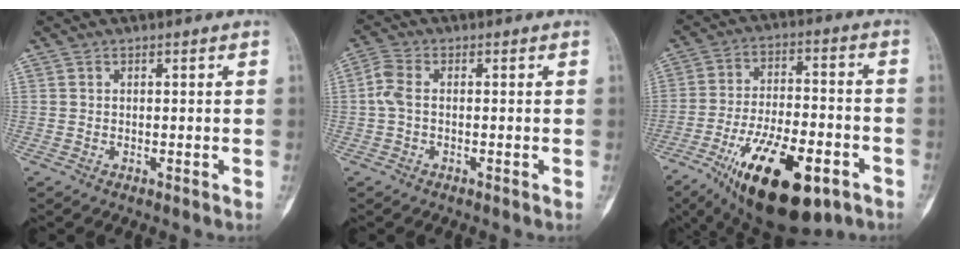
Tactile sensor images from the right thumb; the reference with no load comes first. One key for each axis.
{"total": 3.5, "fx": -0.3, "fy": 2.0, "fz": 2.9, "tx": -0.075, "ty": 0.008, "tz": -0.017}
{"total": 21.9, "fx": -10.9, "fy": 9.3, "fz": 16.6, "tx": -0.275, "ty": 0.038, "tz": -0.165}